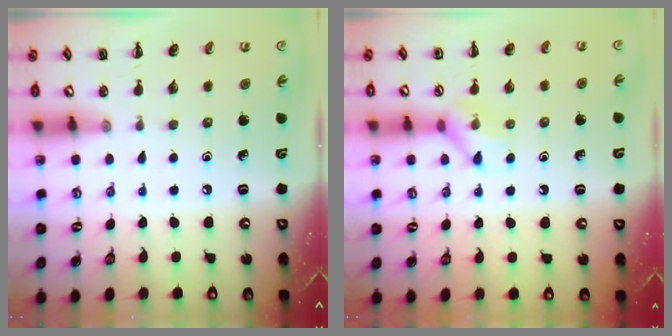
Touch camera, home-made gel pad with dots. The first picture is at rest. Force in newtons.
{"total": 7.7, "press": 7.7, "slide": 0.2}